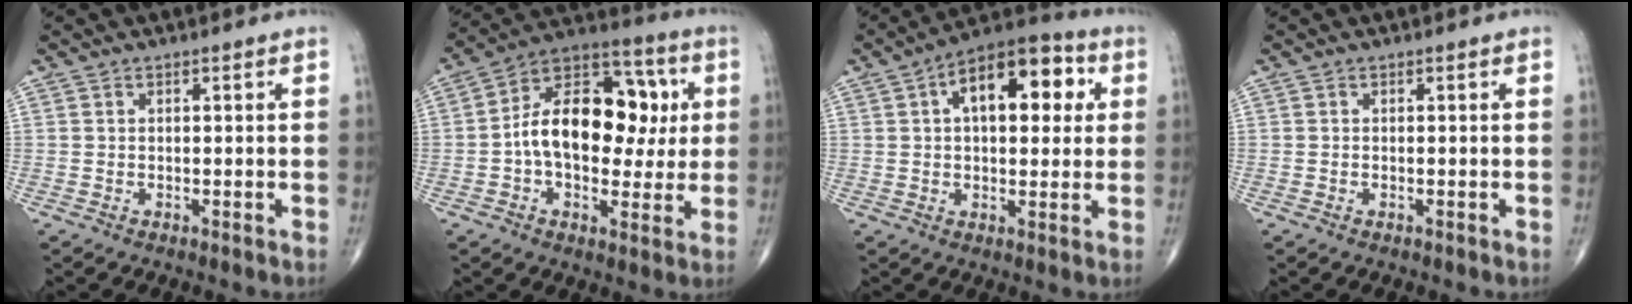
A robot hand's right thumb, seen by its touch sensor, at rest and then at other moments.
{"total": 19.9, "force": [1.2, 12.3, 15.6], "torque": [-0.210, 0.033, 0.013]}
{"total": 15.7, "force": [4.2, 8.2, 12.7], "torque": [-0.152, 0.024, 0.055]}
{"total": 0.0}